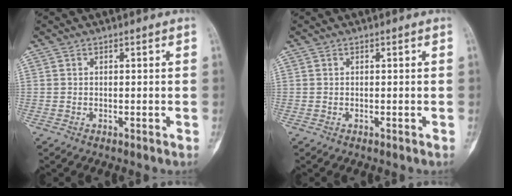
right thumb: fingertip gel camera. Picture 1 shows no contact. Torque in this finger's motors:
{"motor_torque": [0.05, 0.05, 0.07, -0.02, 0.02]}